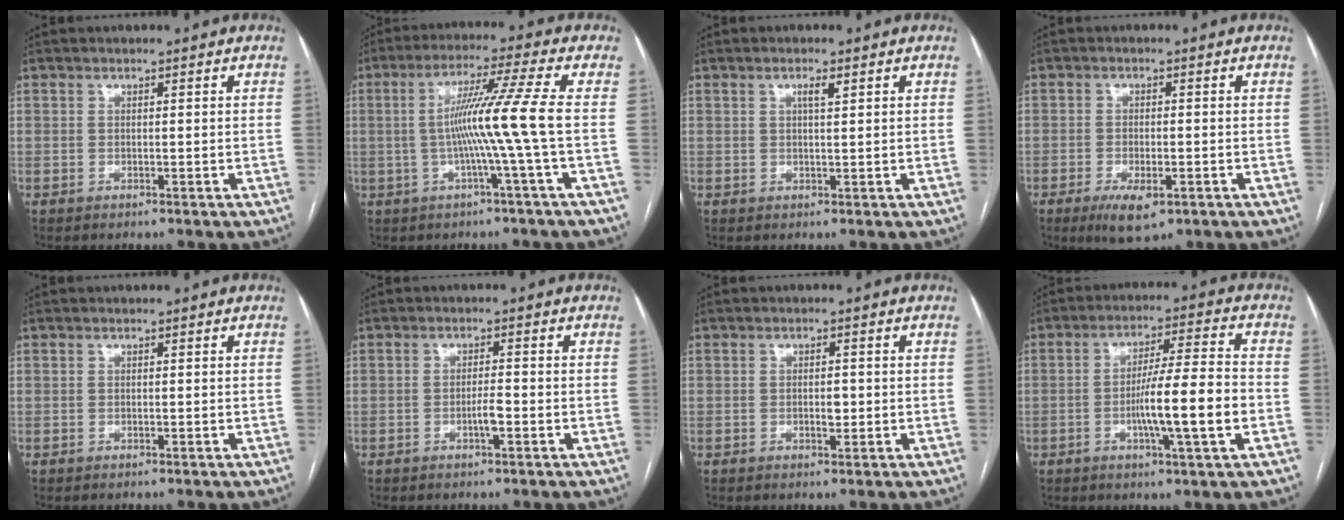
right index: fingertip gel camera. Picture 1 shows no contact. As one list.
[{"total": 9.4, "force": [-1.0, -2.7, 9.0], "torque": [-0.165, 0.010, -0.014]}, {"total": 1.6, "force": [0.7, 0.1, 1.4], "torque": [-0.024, 0.000, 0.012]}, {"total": 5.6, "force": [-2.8, 1.9, 4.4], "torque": [-0.077, -0.008, -0.040]}, {"total": 0.0}, {"total": 2.2, "force": [-0.9, 0.2, 2.0], "torque": [-0.036, 0.000, -0.016]}, {"total": 1.8, "force": [-0.3, 0.8, 1.6], "torque": [-0.028, 0.001, -0.003]}, {"total": 12.5, "force": [-2.9, -0.1, 12.2], "torque": [-0.203, 0.002, -0.052]}]